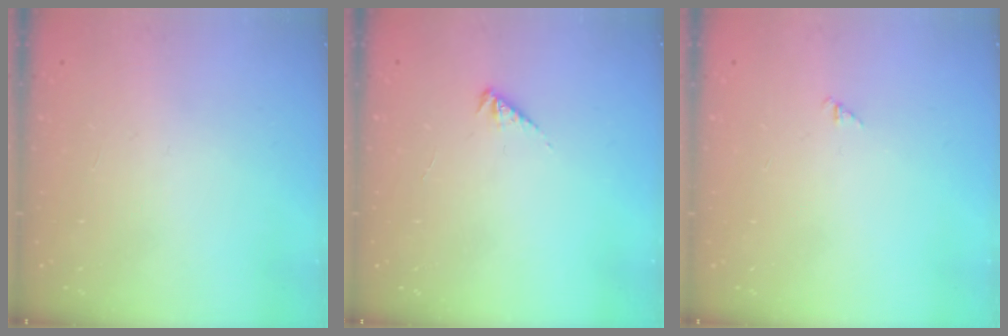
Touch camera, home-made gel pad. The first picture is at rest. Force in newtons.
{"total": 2.3, "press": 2.3, "slide": 0.5}
{"total": 1.2, "press": 1.1, "slide": 0.3}